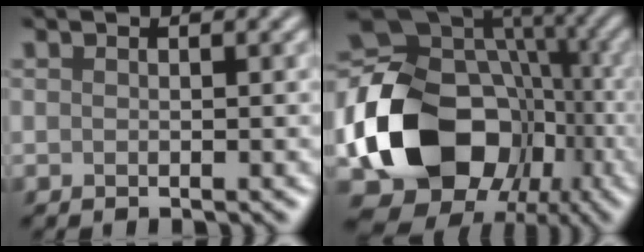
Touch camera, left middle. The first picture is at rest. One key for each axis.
{"total": 15.5, "fx": -3.9, "fy": 12.2, "fz": 8.6, "tx": -0.156, "ty": -0.017, "tz": -0.068}